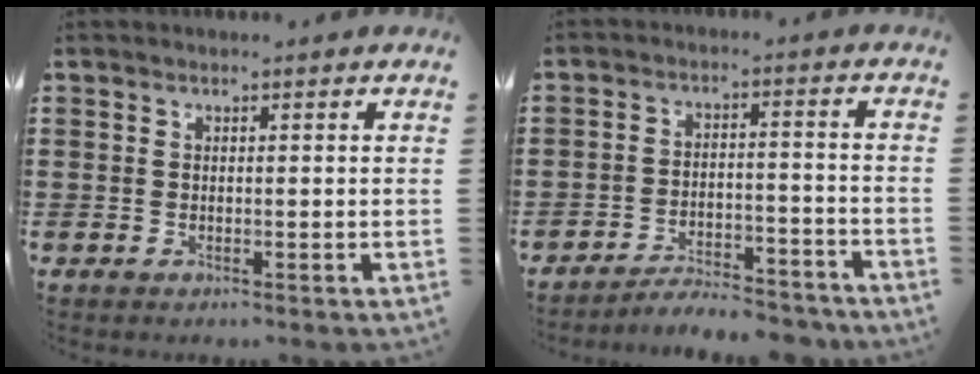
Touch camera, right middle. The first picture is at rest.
{"total": 5.4, "force": [-5.3, 0.4, 1.0], "torque": [-0.018, 0.003, -0.106]}